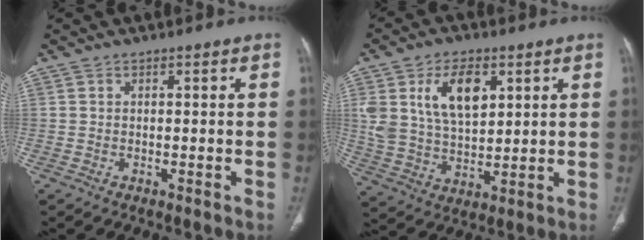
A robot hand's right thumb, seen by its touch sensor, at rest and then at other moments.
{"total": 13.1, "force": [4.9, 7.6, 9.5], "torque": [-0.156, -0.015, 0.100]}